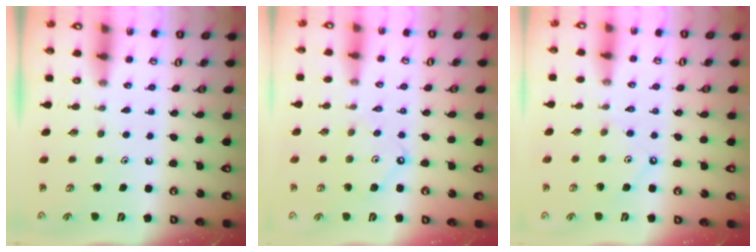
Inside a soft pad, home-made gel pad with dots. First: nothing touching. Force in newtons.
{"total": 5.5, "press": 5.4, "slide": 0.7}
{"total": 2.1, "press": 2.1, "slide": 0.4}